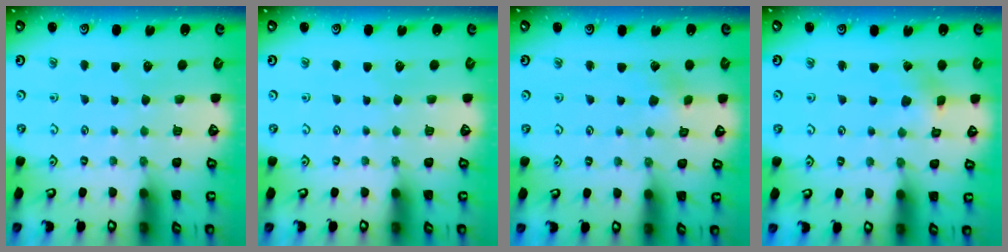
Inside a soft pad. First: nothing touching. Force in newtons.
{"total": 0.0}
{"total": 1.9, "press": 1.9, "slide": 0.2}
{"total": 1.7, "press": 1.6, "slide": 0.4}